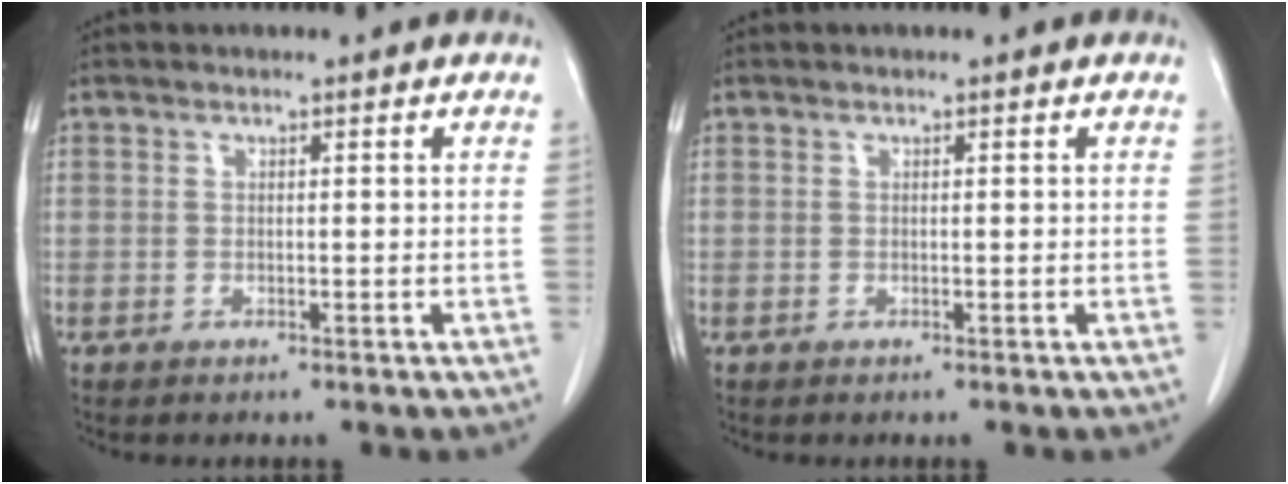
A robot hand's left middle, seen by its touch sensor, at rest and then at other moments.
{"total": 0.0}